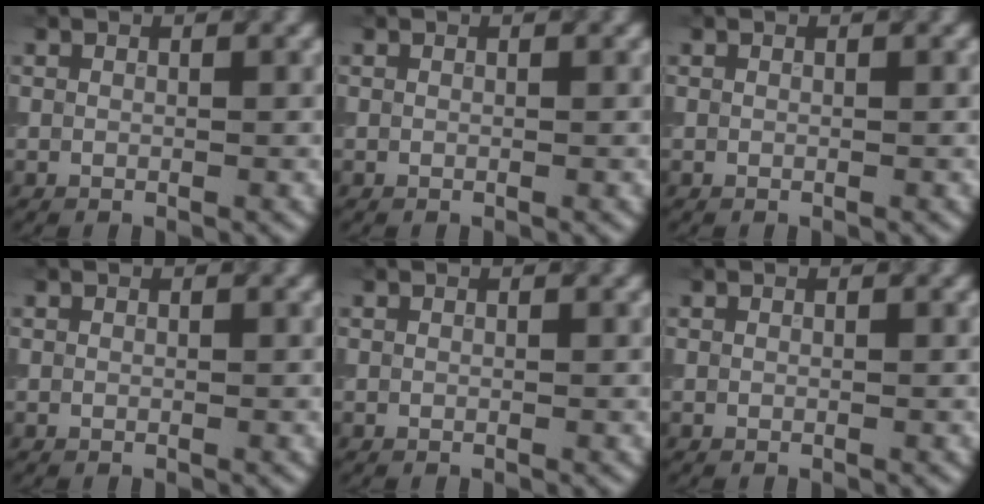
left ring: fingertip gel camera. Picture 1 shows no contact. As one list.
[{"total": 0.0}, {"total": 0.0}, {"total": 0.0}, {"total": 0.0}, {"total": 0.0}]